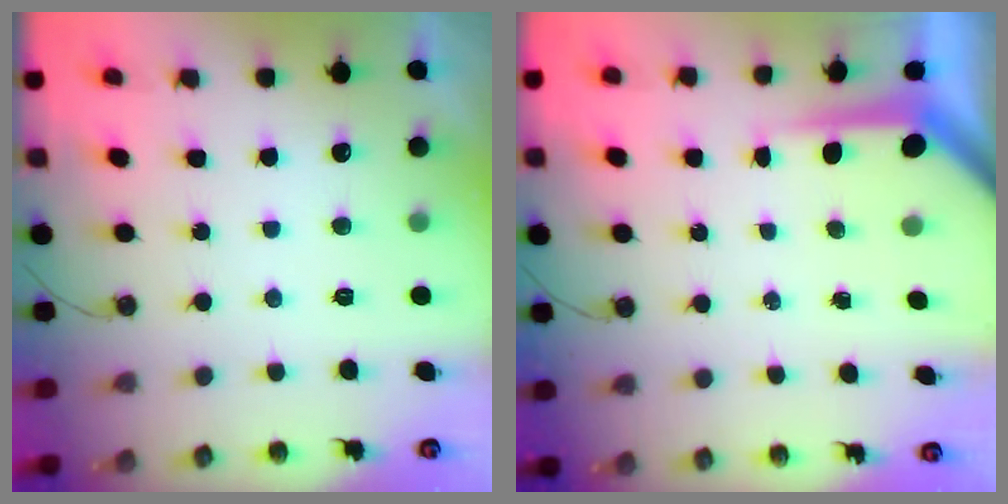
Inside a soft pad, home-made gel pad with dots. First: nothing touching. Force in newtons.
{"total": 5.0, "press": 4.9, "slide": 0.5}